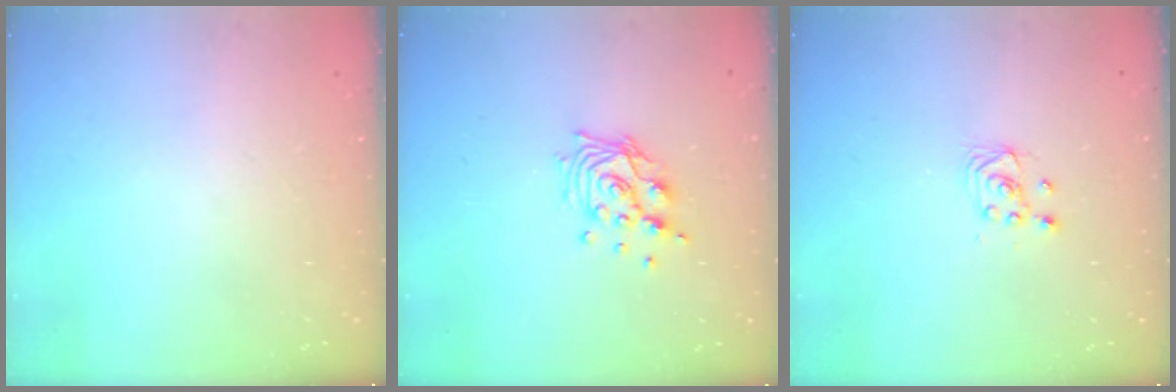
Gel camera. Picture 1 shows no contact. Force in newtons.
{"total": 11.1, "press": 10.9, "slide": 1.6}
{"total": 2.5, "press": 2.2, "slide": 1.1}